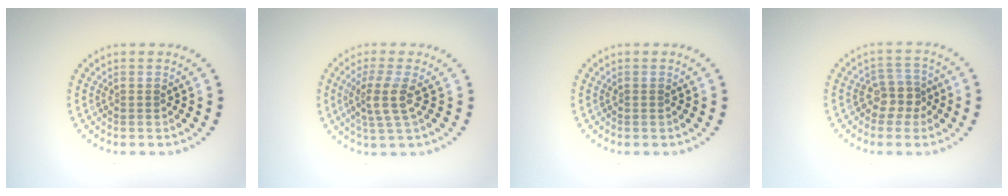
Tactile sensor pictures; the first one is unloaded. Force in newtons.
{"total": 2.8, "press": 2.1, "slide": 1.8}
{"total": 0.0}
{"total": 2.6, "press": 2.2, "slide": 1.5}